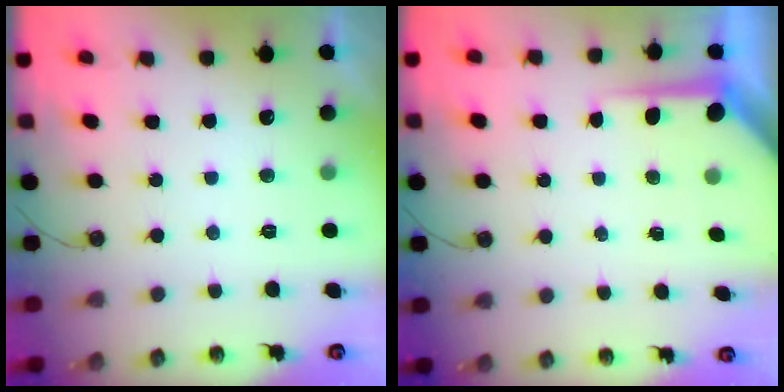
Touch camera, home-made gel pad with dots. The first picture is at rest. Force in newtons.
{"total": 5.3, "press": 5.3, "slide": 0.3}